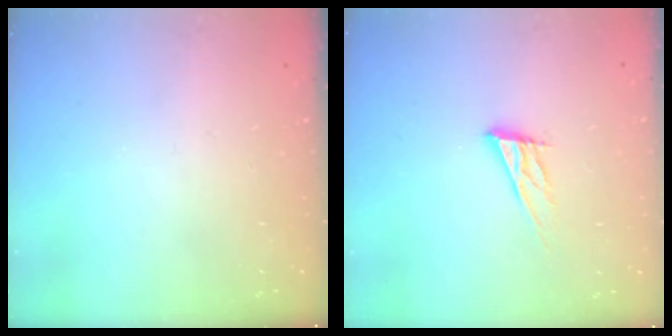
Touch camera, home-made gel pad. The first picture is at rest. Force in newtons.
{"total": 11.0, "press": 10.7, "slide": 2.6}